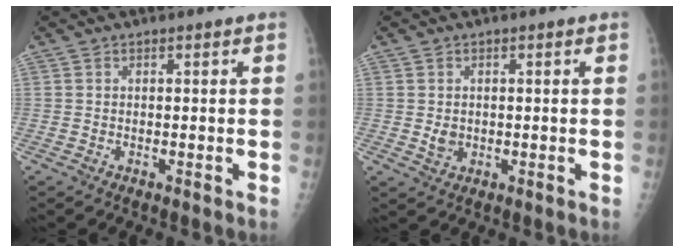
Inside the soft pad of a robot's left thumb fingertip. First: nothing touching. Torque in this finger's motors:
{"motor_torque": [-0.10, 0.09, 0.22, -0.06, 0.00]}